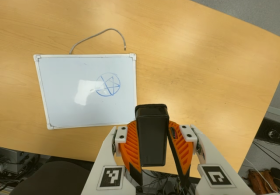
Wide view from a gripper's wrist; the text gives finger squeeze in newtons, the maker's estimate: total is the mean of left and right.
{"total": 7.8, "left": 7.0, "right": 8.5}